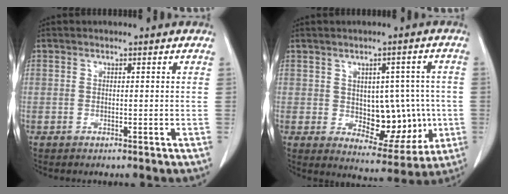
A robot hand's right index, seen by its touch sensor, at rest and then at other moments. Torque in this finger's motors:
{"motor_torque": [0.18, 0.22, 0.16, 0.03]}